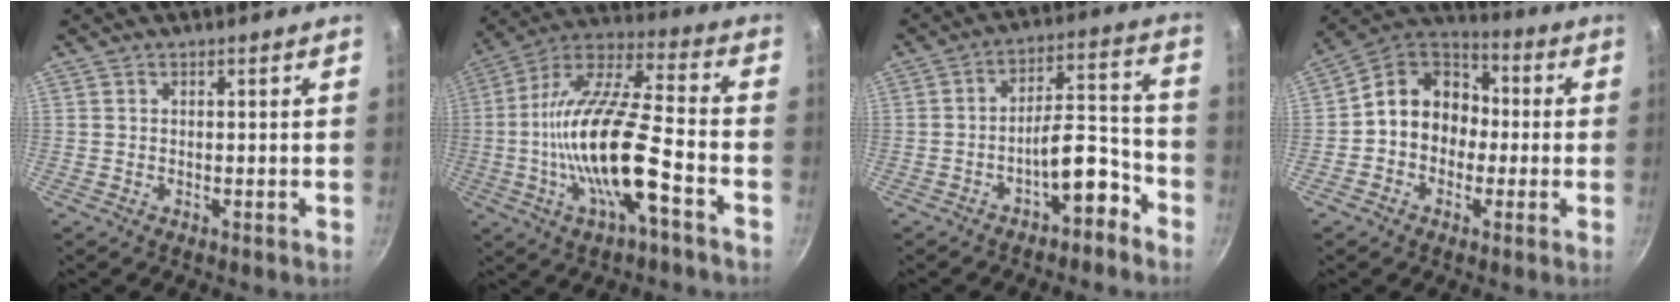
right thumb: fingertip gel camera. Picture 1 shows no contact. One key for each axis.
{"total": 19.9, "fx": -5.7, "fy": 5.7, "fz": 18.2, "tx": -0.341, "ty": 0.037, "tz": -0.117}
{"total": 9.1, "fx": -5.3, "fy": 3.5, "fz": 6.5, "tx": -0.074, "ty": 0.074, "tz": -0.072}
{"total": 12.3, "fx": -0.7, "fy": 10.3, "fz": 6.7, "tx": -0.063, "ty": 0.040, "tz": -0.036}